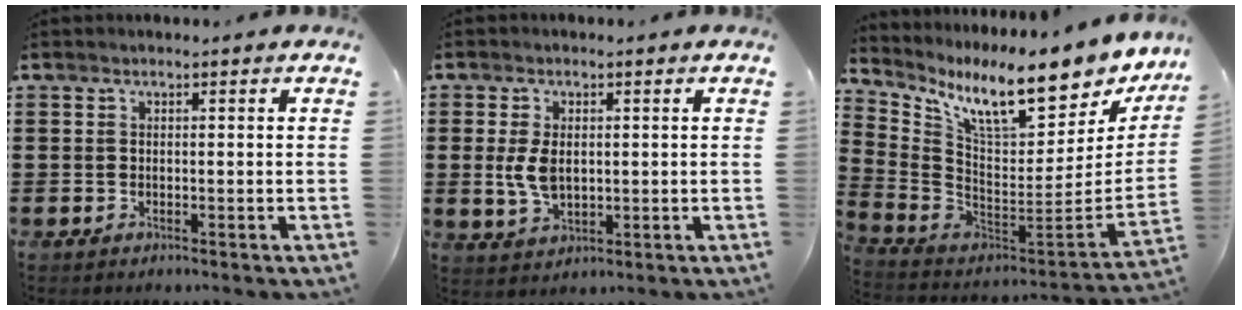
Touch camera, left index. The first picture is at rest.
{"total": 5.2, "force": [0.4, 3.1, 4.1], "torque": [-0.104, 0.000, 0.002]}
{"total": 12.5, "force": [8.9, 1.8, 8.7], "torque": [-0.175, -0.072, 0.144]}